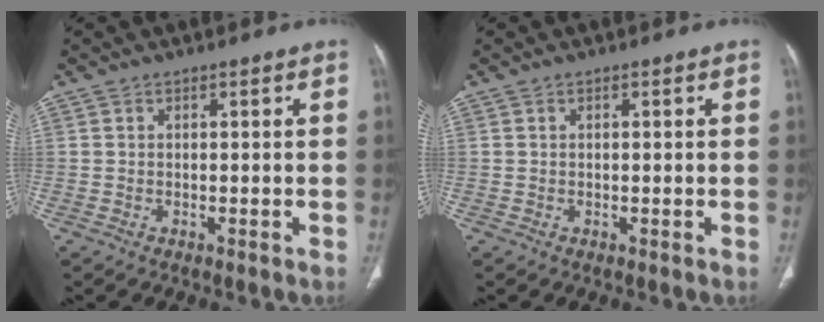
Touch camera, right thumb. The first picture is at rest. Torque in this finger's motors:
{"motor_torque": [-0.11, -0.25, -0.20, 0.48, -0.06]}